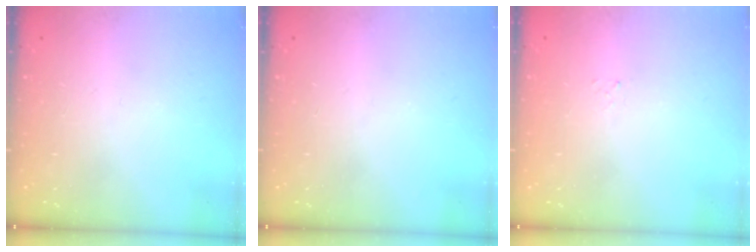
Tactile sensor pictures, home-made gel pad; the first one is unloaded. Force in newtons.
{"total": 0.0}
{"total": 1.5, "press": 1.5, "slide": 0.2}